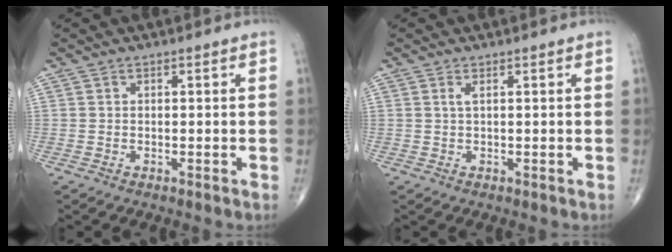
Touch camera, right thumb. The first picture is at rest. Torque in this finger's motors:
{"motor_torque": [0.08, 0.07, 0.29, 0.35, 0.04]}